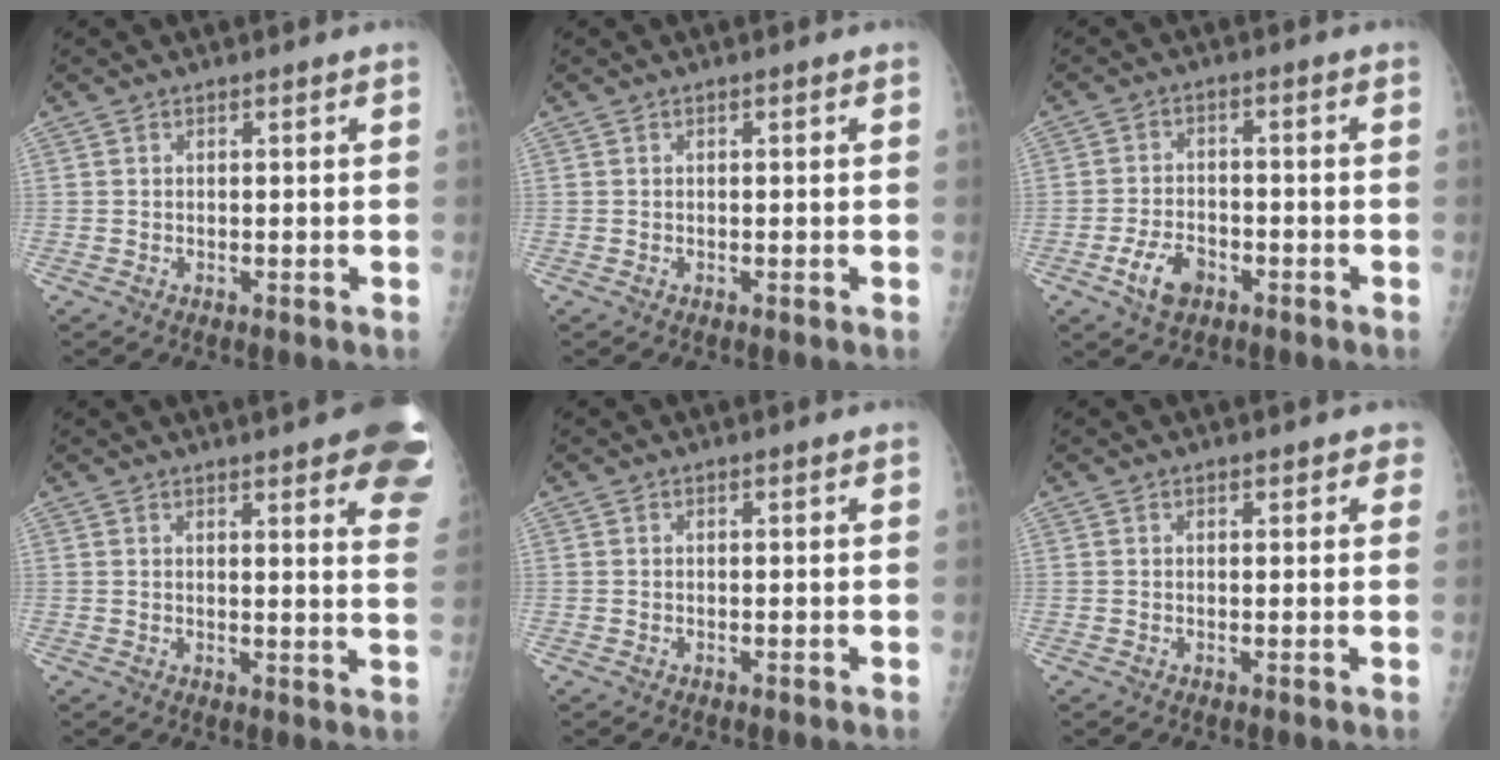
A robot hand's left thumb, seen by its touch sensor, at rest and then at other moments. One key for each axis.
{"total": 0.0}
{"total": 6.1, "fx": -3.2, "fy": 3.7, "fz": 3.7, "tx": -0.061, "ty": 0.019, "tz": -0.054}
{"total": 15.7, "fx": 9.6, "fy": 3.6, "fz": 11.9, "tx": -0.124, "ty": -0.033, "tz": 0.096}
{"total": 0.0}
{"total": 1.8, "fx": 1.2, "fy": 1.0, "fz": 0.9, "tx": 0.010, "ty": -0.002, "tz": 0.008}